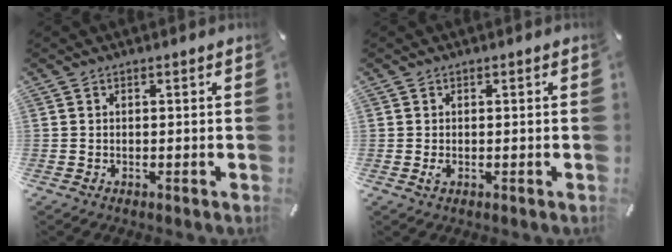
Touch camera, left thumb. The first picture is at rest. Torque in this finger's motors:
{"motor_torque": [0.85, 1.01, 0.41, -0.33, 0.09]}